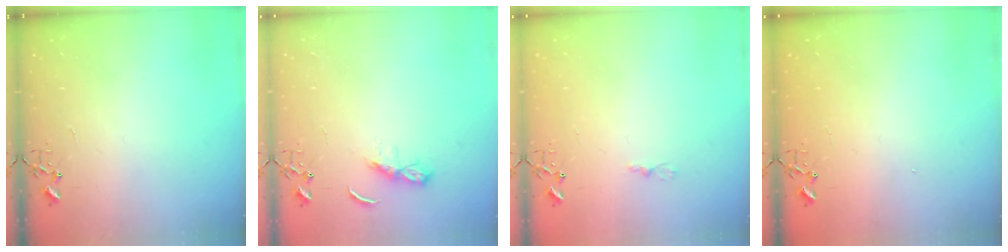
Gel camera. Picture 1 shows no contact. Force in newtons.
{"total": 5.3, "press": 5.3, "slide": 0.6}
{"total": 2.4, "press": 2.4, "slide": 0.3}
{"total": 1.2, "press": 1.2, "slide": 0.1}